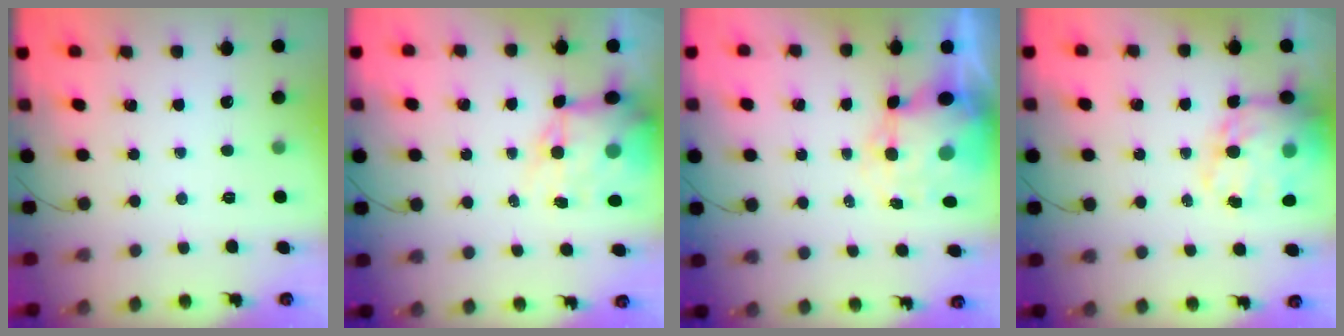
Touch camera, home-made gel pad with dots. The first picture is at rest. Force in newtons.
{"total": 12.2, "press": 11.9, "slide": 2.8}
{"total": 9.4, "press": 9.2, "slide": 2.1}
{"total": 20.5, "press": 20.0, "slide": 4.6}